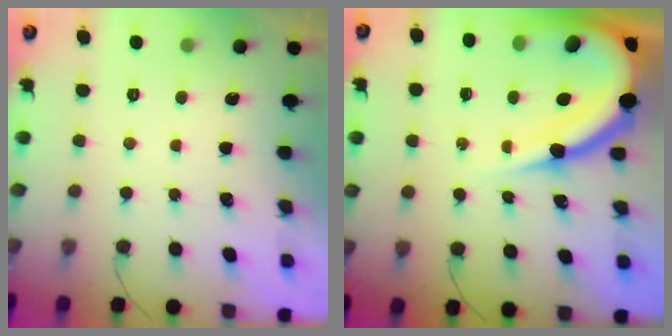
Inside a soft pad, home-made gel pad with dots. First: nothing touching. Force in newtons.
{"total": 17.9, "press": 17.8, "slide": 2.0}